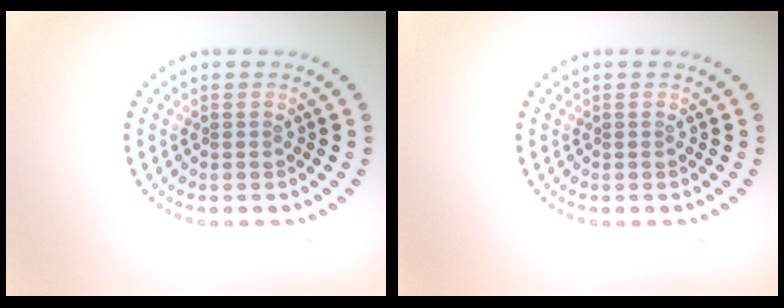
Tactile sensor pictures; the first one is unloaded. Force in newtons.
{"total": 0.0}